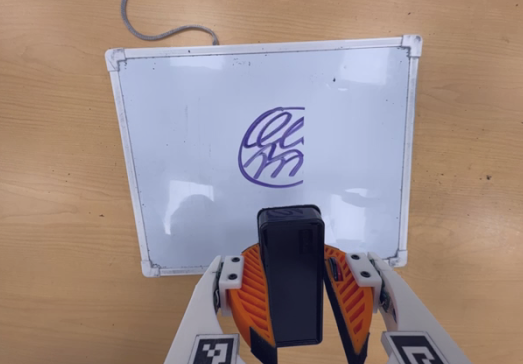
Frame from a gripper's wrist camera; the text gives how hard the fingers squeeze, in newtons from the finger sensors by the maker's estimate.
{"total": 10.7, "left": 11.0, "right": 10.3}